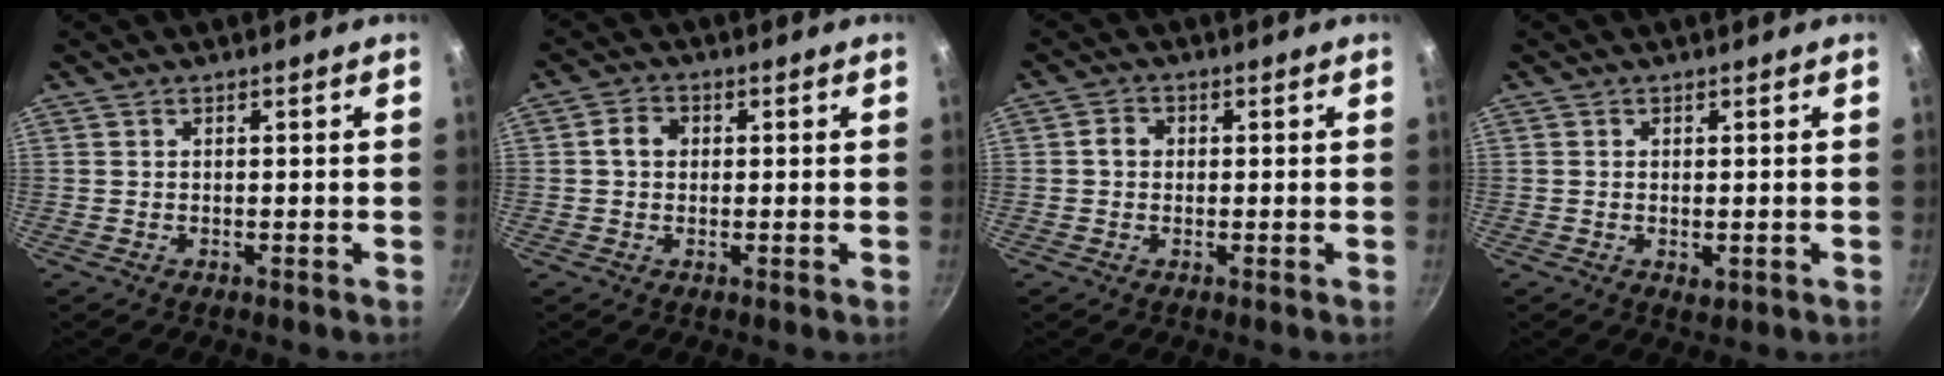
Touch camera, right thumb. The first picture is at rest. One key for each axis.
{"total": 3.6, "fx": 0.4, "fy": 2.8, "fz": 2.2, "tx": -0.030, "ty": 0.009, "tz": 0.000}
{"total": 2.5, "fx": 0.2, "fy": 2.1, "fz": 1.4, "tx": -0.018, "ty": 0.008, "tz": -0.002}
{"total": 1.2, "fx": -0.2, "fy": 0.7, "fz": 1.0, "tx": -0.015, "ty": -0.006, "tz": -0.003}